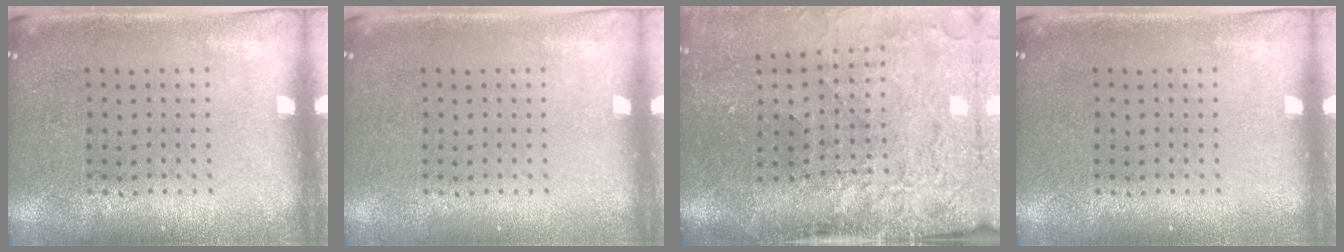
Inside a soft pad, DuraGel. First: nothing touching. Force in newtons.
{"total": 0.0}
{"total": 4.6, "press": 3.5, "slide": 3.0}
{"total": 0.0}